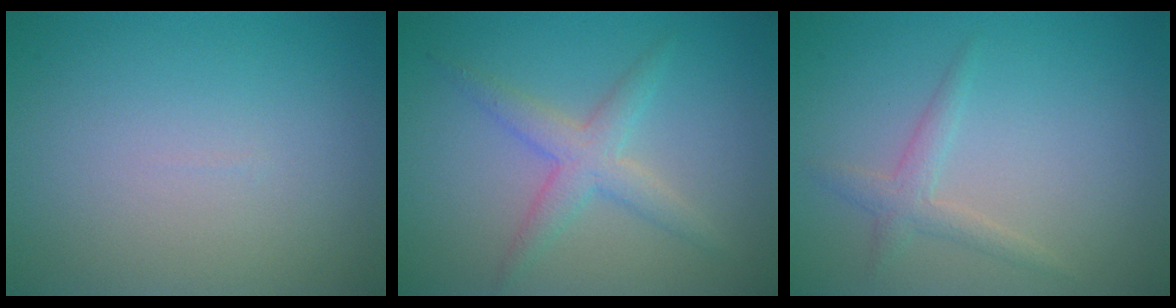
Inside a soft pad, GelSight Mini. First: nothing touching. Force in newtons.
{"total": 3.0, "press": 3.0, "slide": 0.1}
{"total": 1.8, "press": 1.8, "slide": 0.1}